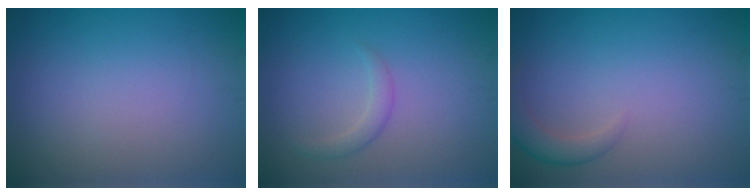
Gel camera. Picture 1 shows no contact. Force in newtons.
{"total": 1.3, "press": 1.3, "slide": 0.1}
{"total": 2.0, "press": 2.0, "slide": 0.1}